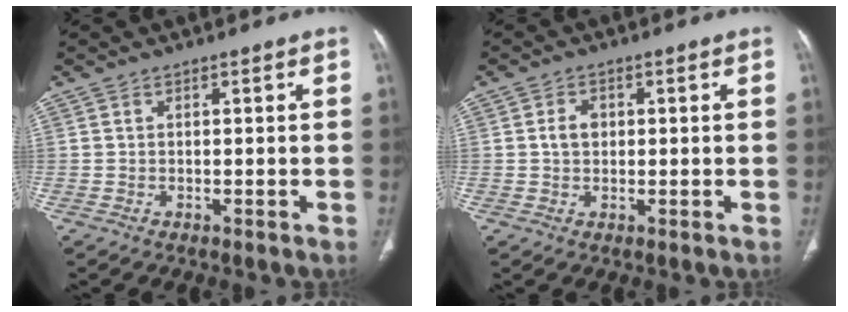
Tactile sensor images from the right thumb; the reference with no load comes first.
{"total": 3.0, "force": [0.4, 2.3, 1.9], "torque": [-0.030, 0.007, 0.005]}